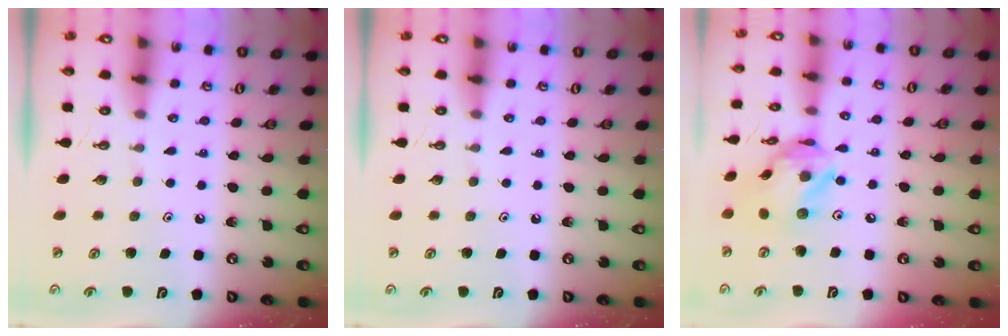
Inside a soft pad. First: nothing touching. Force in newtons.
{"total": 0.0}
{"total": 15.7, "press": 15.6, "slide": 1.6}